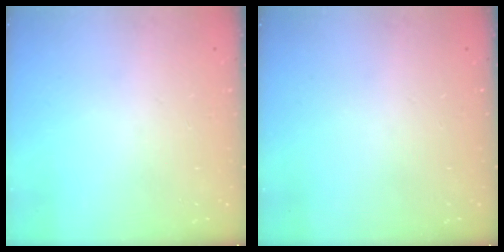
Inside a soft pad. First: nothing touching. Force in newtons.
{"total": 0.0}